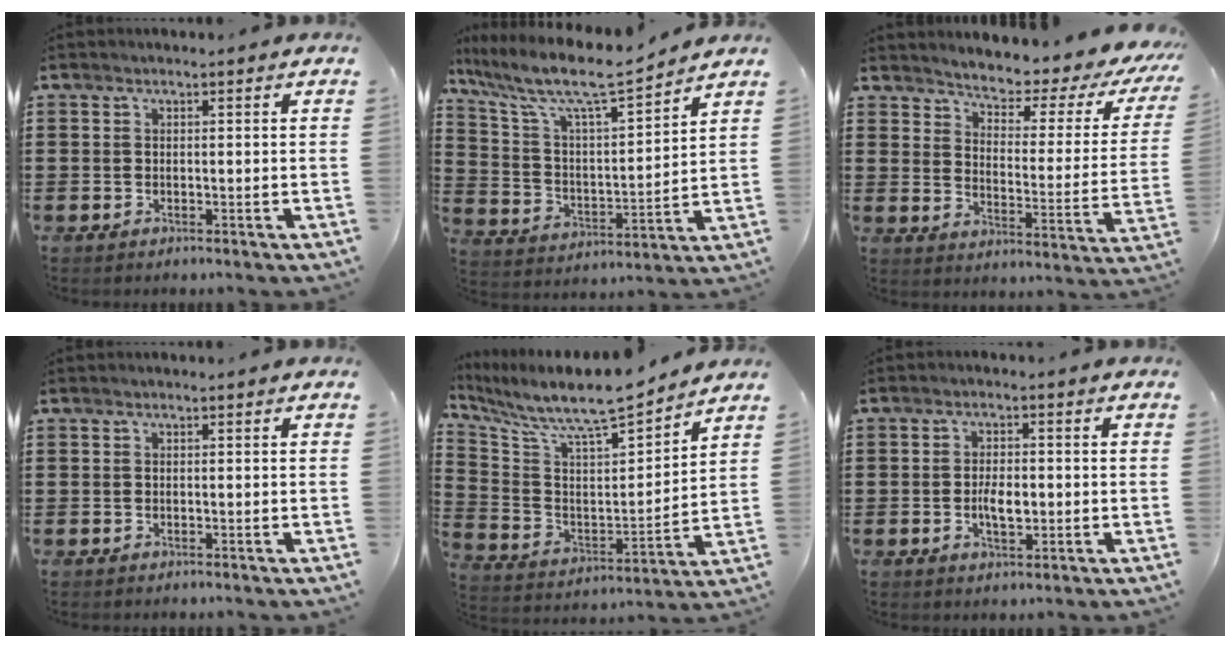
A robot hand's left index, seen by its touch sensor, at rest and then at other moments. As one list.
[{"total": 9.3, "force": [7.6, 1.3, 5.3], "torque": [-0.135, -0.046, 0.123]}, {"total": 3.2, "force": [2.9, 0.3, 1.2], "torque": [-0.036, -0.037, 0.036]}, {"total": 0.0}, {"total": 9.2, "force": [8.3, 1.1, 3.8], "torque": [-0.113, -0.061, 0.139]}, {"total": 3.8, "force": [-0.4, 1.7, 3.3], "torque": [-0.054, 0.000, -0.008]}]